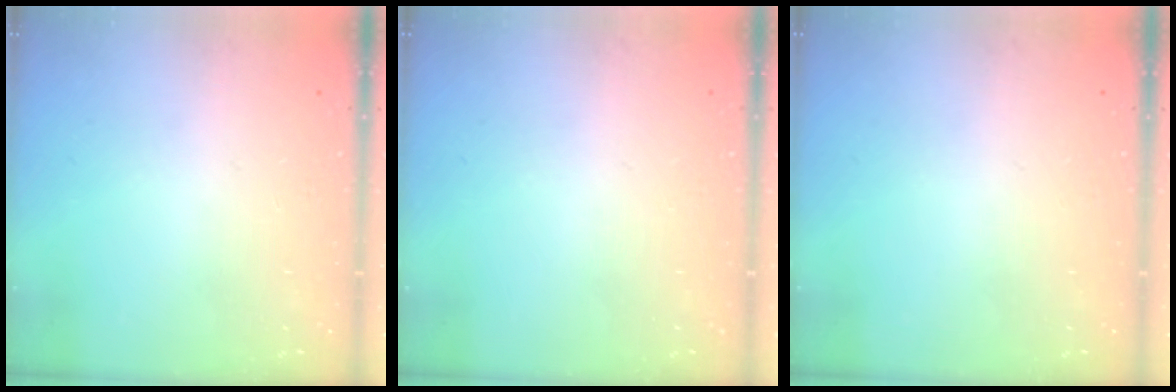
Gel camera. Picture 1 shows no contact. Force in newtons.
{"total": 0.0}
{"total": 0.0}